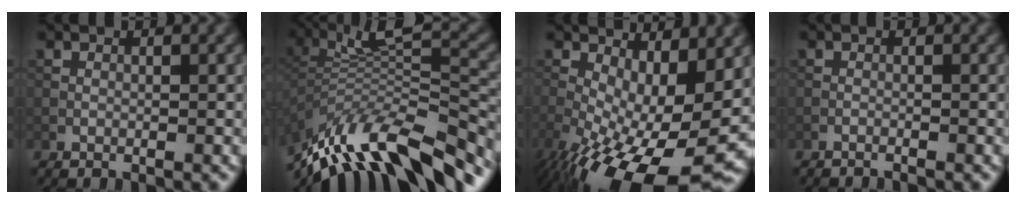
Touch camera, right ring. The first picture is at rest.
{"total": 11.4, "force": [-6.9, 4.2, 8.0], "torque": [-0.156, 0.024, -0.117]}
{"total": 15.8, "force": [-4.1, 6.9, 13.6], "torque": [-0.235, -0.032, -0.049]}
{"total": 0.6, "force": [-0.6, 0.0, 0.2], "torque": [-0.010, 0.000, -0.013]}